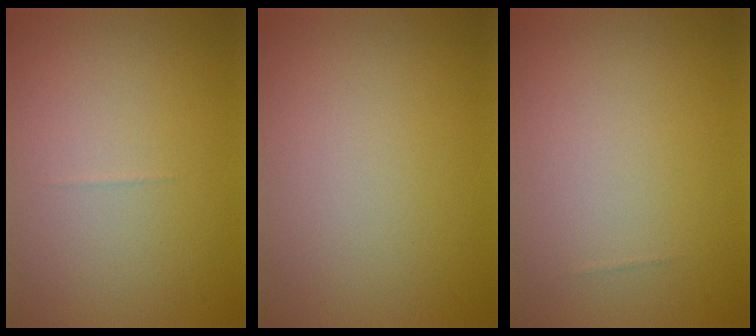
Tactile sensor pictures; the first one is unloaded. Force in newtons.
{"total": 0.0}
{"total": 0.0}